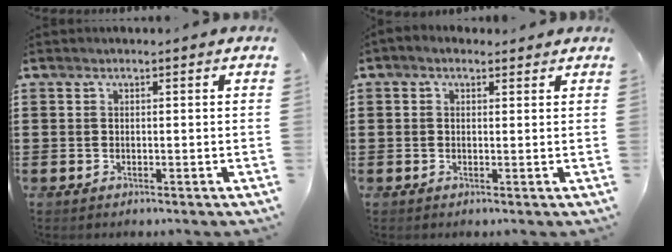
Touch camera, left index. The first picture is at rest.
{"total": 1.0, "force": [0.4, 0.7, 0.5], "torque": [-0.011, 0.006, 0.006]}